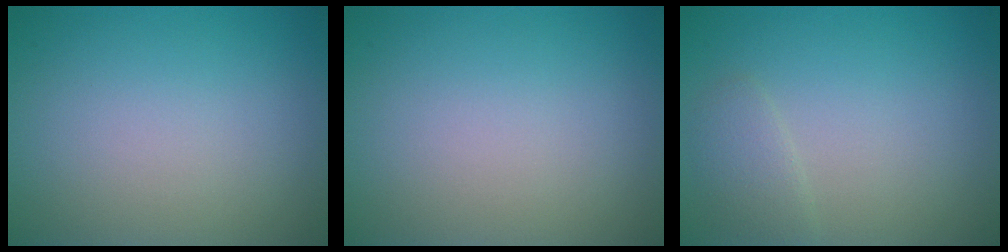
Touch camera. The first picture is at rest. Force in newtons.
{"total": 0.0}
{"total": 1.6, "press": 1.6, "slide": 0.1}